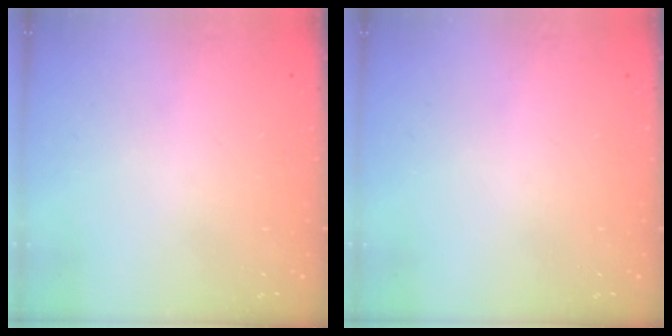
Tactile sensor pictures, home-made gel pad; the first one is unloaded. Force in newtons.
{"total": 0.0}